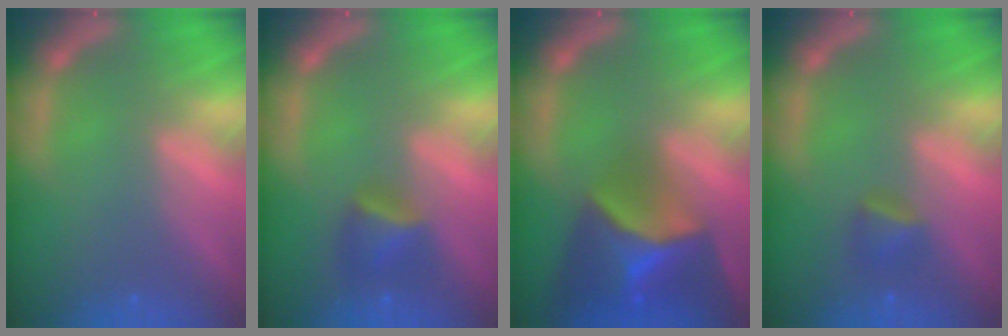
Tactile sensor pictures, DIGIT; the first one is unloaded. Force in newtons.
{"total": 2.9}
{"total": 9.9}
{"total": 1.9}